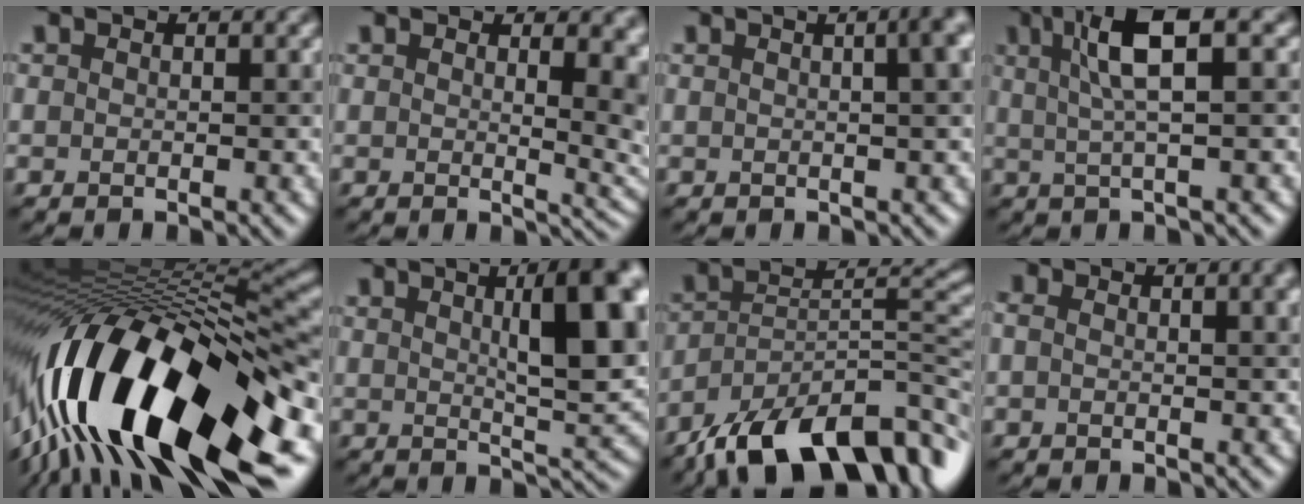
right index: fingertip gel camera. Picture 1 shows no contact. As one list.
[{"total": 8.5, "force": [1.8, 4.5, 7.0], "torque": [-0.016, 0.005, 0.021]}, {"total": 6.7, "force": [1.5, 3.1, 5.8], "torque": [-0.016, 0.047, -0.012]}, {"total": 5.7, "force": [1.9, 1.1, 5.3], "torque": [-0.088, 0.013, 0.032]}, {"total": 18.2, "force": [-7.0, 6.7, 15.4], "torque": [-0.264, 0.023, -0.130]}, {"total": 10.7, "force": [2.8, 3.0, 9.9], "torque": [-0.103, 0.011, 0.037]}, {"total": 14.0, "force": [-9.6, 5.0, 8.8], "torque": [-0.149, 0.009, -0.175]}, {"total": 4.9, "force": [1.1, 2.6, 3.9], "torque": [-0.023, 0.027, -0.023]}]